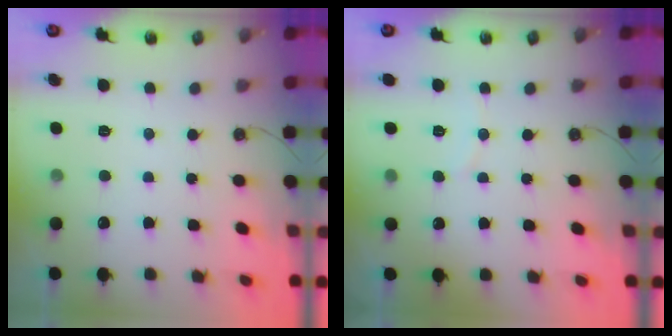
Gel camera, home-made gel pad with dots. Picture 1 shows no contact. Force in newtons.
{"total": 4.0, "press": 4.0, "slide": 0.5}